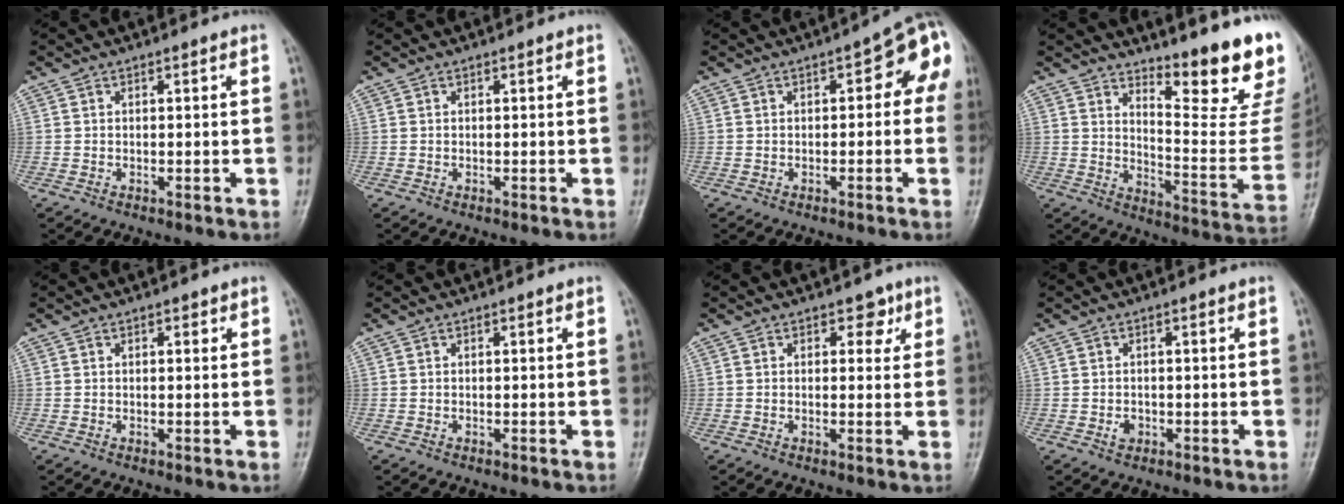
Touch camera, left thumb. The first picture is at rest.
{"total": 0.0}
{"total": 7.6, "force": [0.9, 3.7, 6.6], "torque": [-0.046, 0.027, -0.002]}
{"total": 18.3, "force": [13.6, 3.8, 11.6], "torque": [-0.123, -0.132, 0.188]}
{"total": 1.3, "force": [0.5, 0.7, 0.9], "torque": [-0.007, 0.001, 0.006]}
{"total": 0.0}
{"total": 3.2, "force": [1.5, 2.2, 1.8], "torque": [0.003, -0.004, 0.015]}
{"total": 1.9, "force": [-0.7, 1.5, 0.9], "torque": [-0.006, 0.004, -0.010]}